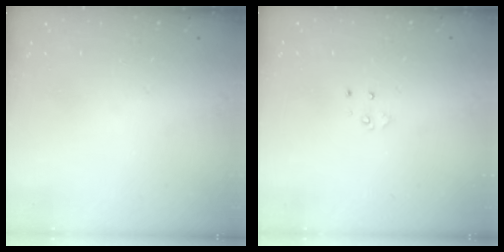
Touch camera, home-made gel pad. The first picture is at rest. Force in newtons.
{"total": 3.3, "press": 3.2, "slide": 0.4}